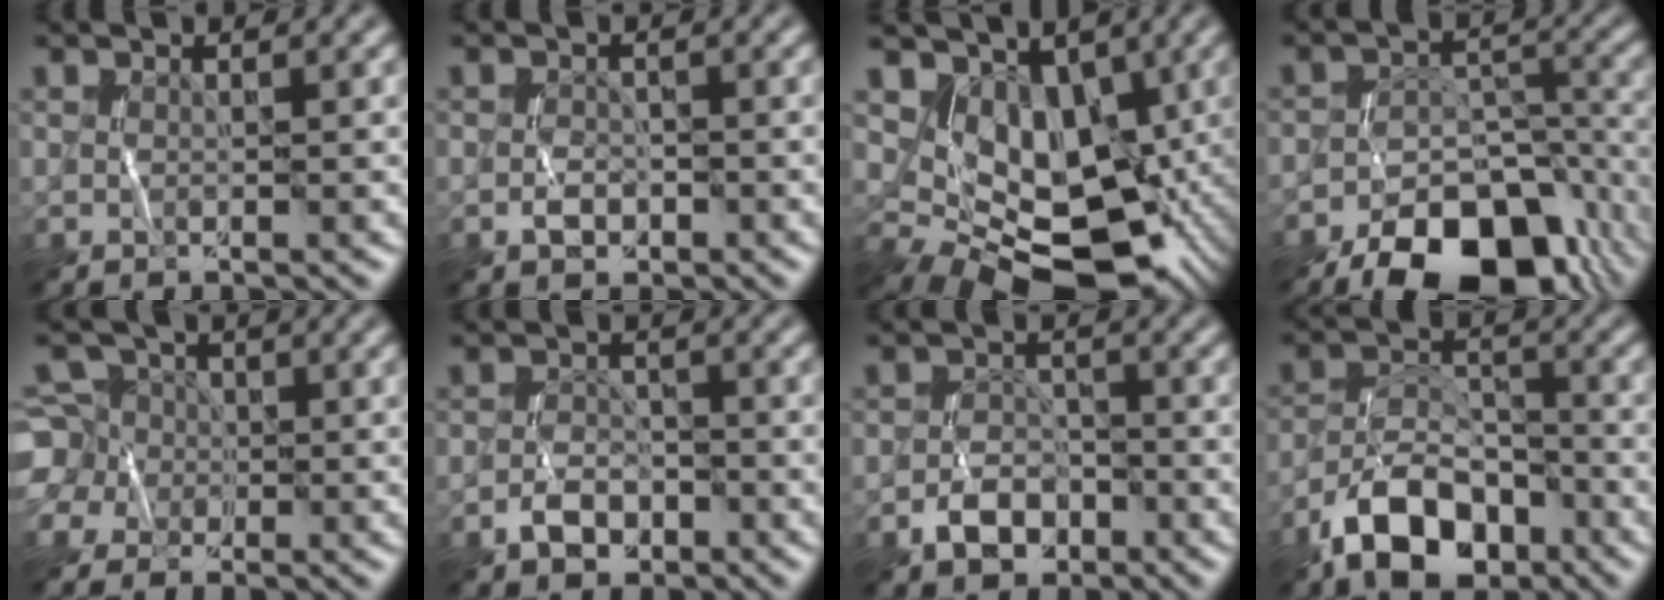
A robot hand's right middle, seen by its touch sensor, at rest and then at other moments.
{"total": 1.2, "force": [-0.7, 0.9, 0.4], "torque": [-0.007, 0.006, -0.013]}
{"total": 10.2, "force": [0.2, 7.4, 7.0], "torque": [-0.085, -0.018, 0.016]}
{"total": 12.6, "force": [-8.5, 6.2, 6.9], "torque": [-0.115, -0.002, -0.127]}
{"total": 5.8, "force": [-1.6, 5.4, 1.3], "torque": [-0.025, 0.026, -0.062]}
{"total": 2.4, "force": [-1.6, 1.6, 0.9], "torque": [-0.014, 0.009, -0.033]}
{"total": 3.0, "force": [-1.9, 2.1, 1.1], "torque": [-0.017, 0.008, -0.038]}
{"total": 7.7, "force": [-5.0, 4.2, 4.0], "torque": [-0.067, 0.009, -0.100]}